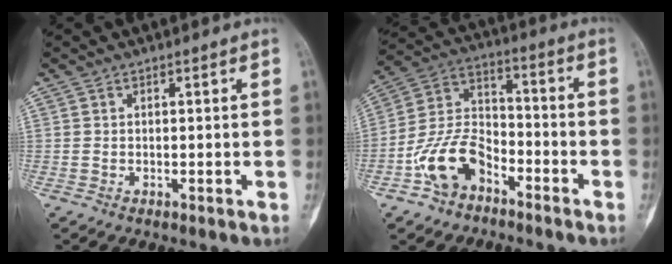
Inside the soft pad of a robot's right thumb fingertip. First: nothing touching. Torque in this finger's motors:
{"motor_torque": [1.54, 1.23, 0.85, -0.91, 0.10]}